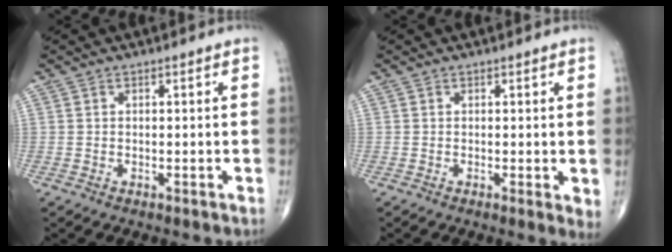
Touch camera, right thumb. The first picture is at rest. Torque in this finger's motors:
{"motor_torque": [-0.23, 0.29, 0.01, -0.03, 0.00]}